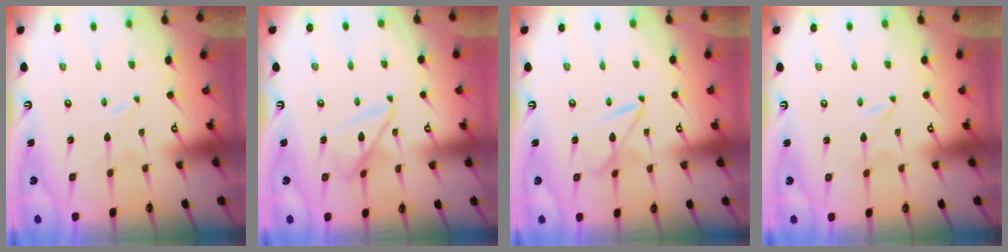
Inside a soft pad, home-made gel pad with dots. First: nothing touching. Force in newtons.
{"total": 12.2, "press": 12.1, "slide": 1.0}
{"total": 6.4, "press": 6.4, "slide": 0.4}
{"total": 0.0}